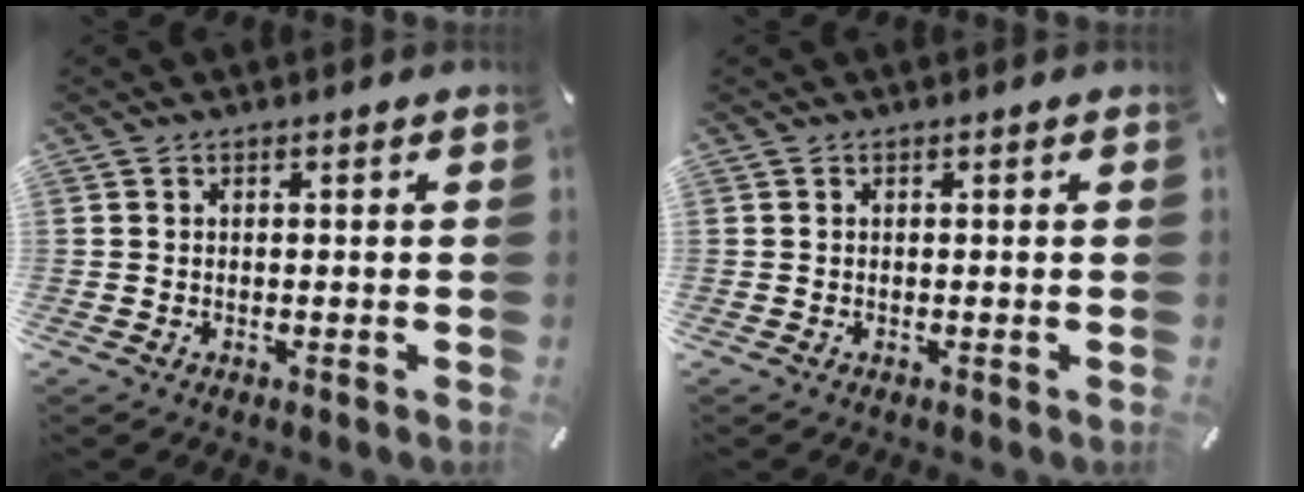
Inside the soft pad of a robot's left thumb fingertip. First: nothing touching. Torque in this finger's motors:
{"motor_torque": [0.00, 0.00, -0.01, 0.01, 0.00]}